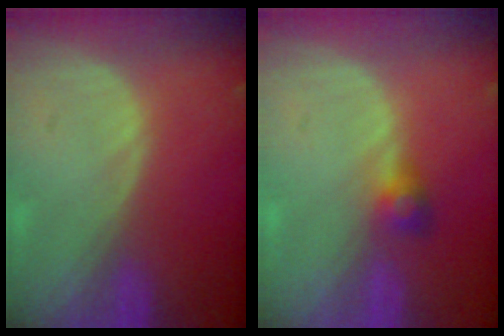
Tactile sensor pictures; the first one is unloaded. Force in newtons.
{"total": 2.6, "press": 2.5, "slide": 0.7}